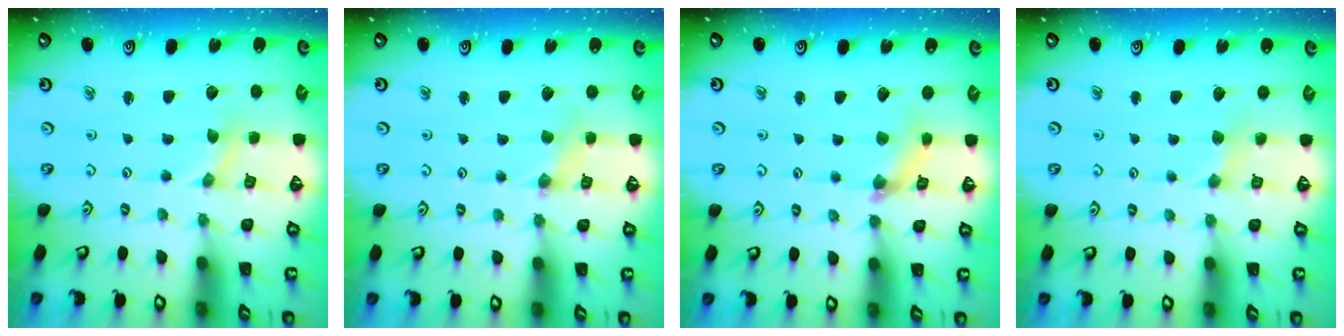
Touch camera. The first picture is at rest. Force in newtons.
{"total": 0.0}
{"total": 4.2, "press": 4.2, "slide": 0.4}
{"total": 2.4, "press": 2.3, "slide": 0.5}